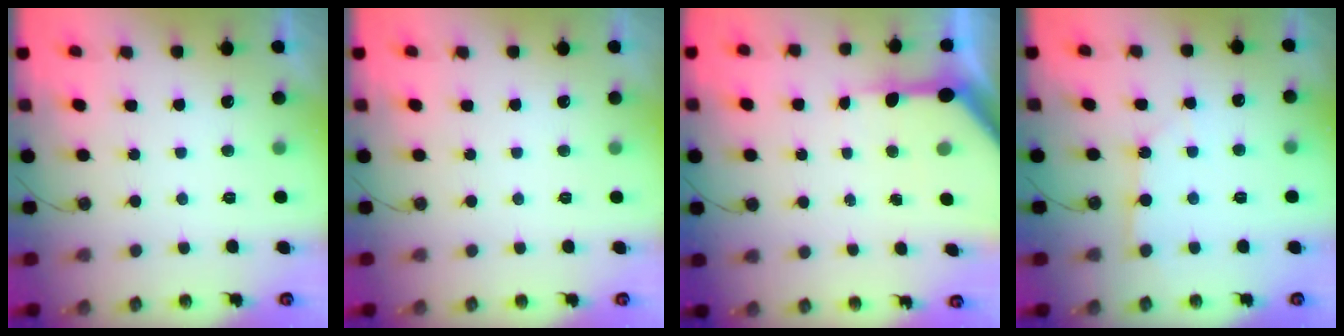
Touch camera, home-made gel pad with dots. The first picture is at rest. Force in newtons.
{"total": 0.0}
{"total": 8.5, "press": 8.4, "slide": 1.1}
{"total": 2.8, "press": 2.8, "slide": 0.2}